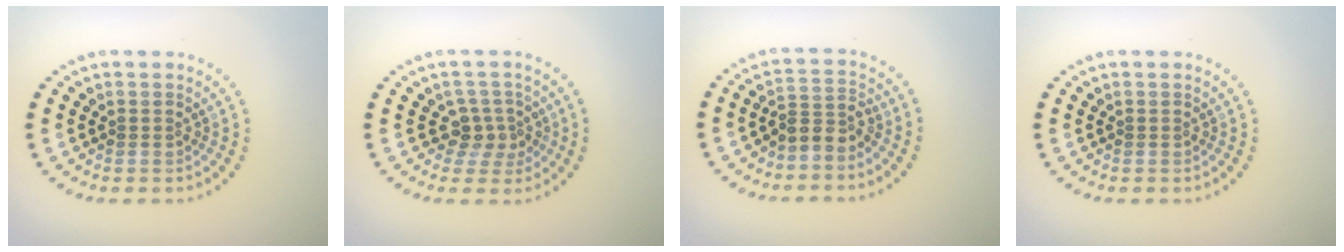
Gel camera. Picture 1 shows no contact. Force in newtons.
{"total": 2.5, "press": 1.9, "slide": 1.6}
{"total": 2.5, "press": 1.8, "slide": 1.7}
{"total": 0.0}